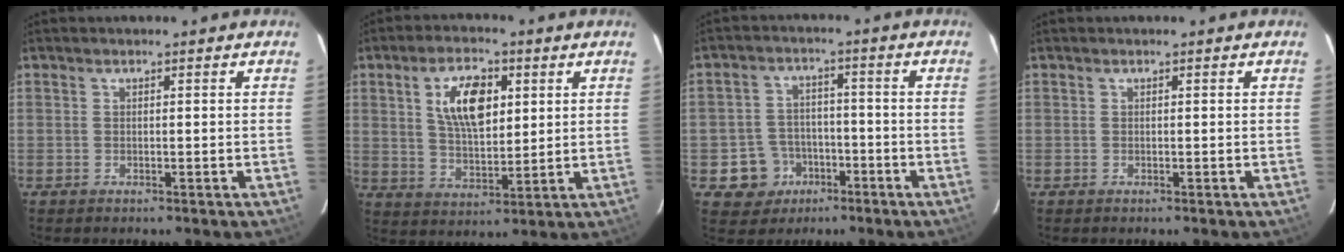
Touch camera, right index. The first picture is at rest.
{"total": 10.5, "force": [3.5, 5.0, 8.6], "torque": [-0.158, 0.011, 0.067]}
{"total": 7.7, "force": [-3.6, 6.7, 0.9], "torque": [-0.038, 0.026, -0.046]}
{"total": 0.0}